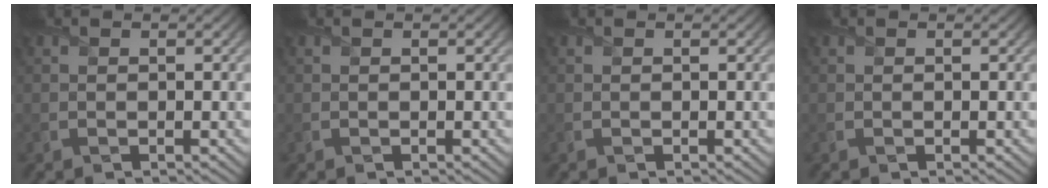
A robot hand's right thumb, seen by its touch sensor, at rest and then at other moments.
{"total": 0.0}
{"total": 0.0}
{"total": 0.0}